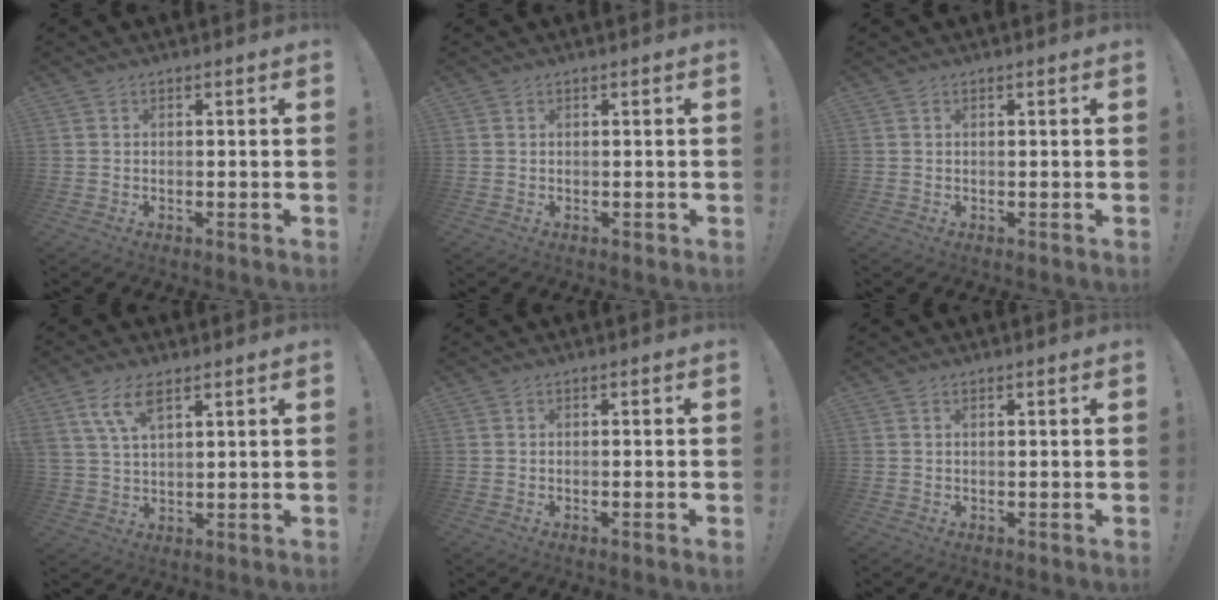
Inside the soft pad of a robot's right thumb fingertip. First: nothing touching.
{"total": 0.7, "force": [0.1, 0.6, 0.3], "torque": [-0.011, 0.003, 0.004]}
{"total": 0.0}
{"total": 7.9, "force": [4.6, 3.1, 5.7], "torque": [-0.115, -0.006, 0.087]}
{"total": 1.0, "force": [-0.6, -0.3, 0.7], "torque": [-0.017, 0.000, -0.010]}
{"total": 0.0}